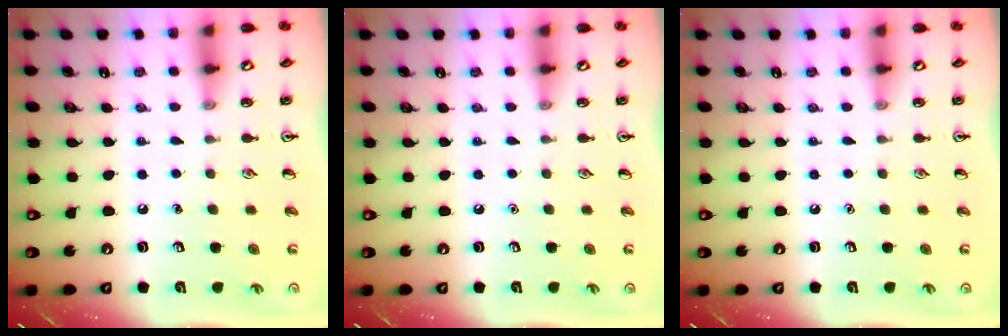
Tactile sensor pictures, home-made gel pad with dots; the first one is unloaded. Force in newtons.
{"total": 0.0}
{"total": 0.0}